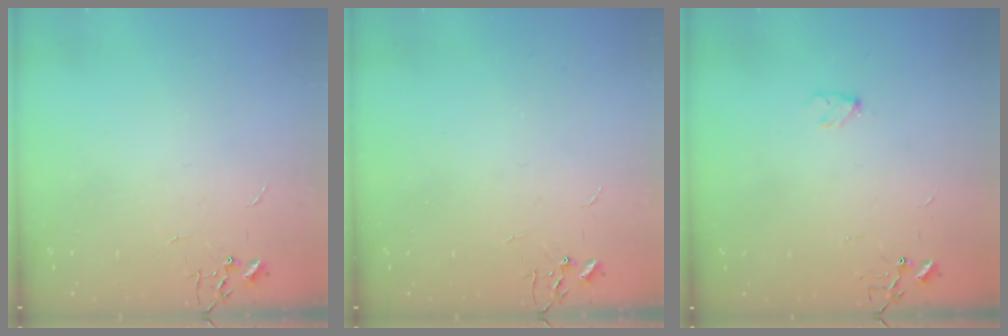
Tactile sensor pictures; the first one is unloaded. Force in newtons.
{"total": 0.0}
{"total": 3.9, "press": 3.9, "slide": 0.7}